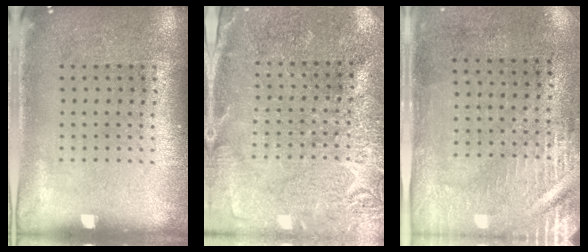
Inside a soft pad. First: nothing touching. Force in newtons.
{"total": 2.8, "press": 2.8, "slide": 0.1}
{"total": 2.9, "press": 2.5, "slide": 1.5}